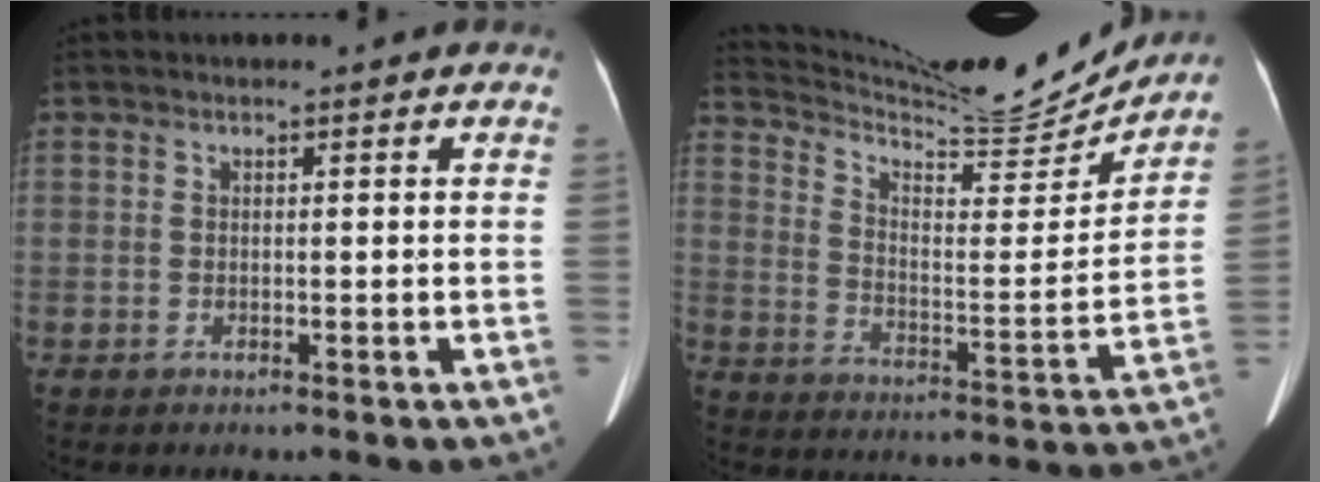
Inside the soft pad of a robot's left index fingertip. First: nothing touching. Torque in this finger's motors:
{"motor_torque": [0.71, -1.43, -0.02, -0.01]}